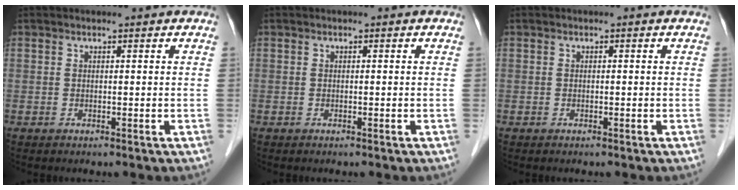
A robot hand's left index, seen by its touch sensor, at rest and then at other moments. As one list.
[{"total": 0.0}, {"total": 0.0}]